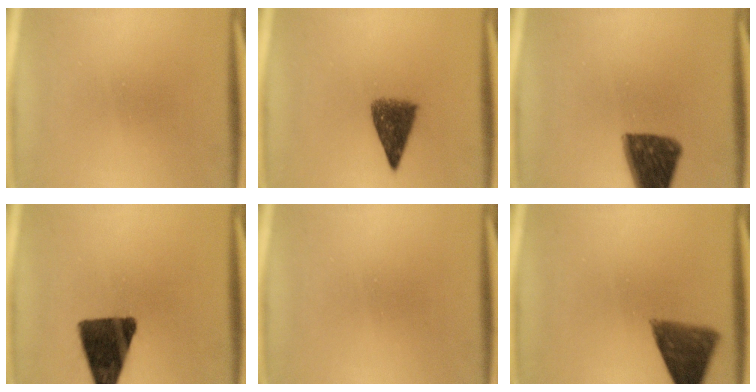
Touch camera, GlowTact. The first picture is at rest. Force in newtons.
{"total": 6.3}
{"total": 12.2}
{"total": 13.4}
{"total": 0.0}
{"total": 8.2}